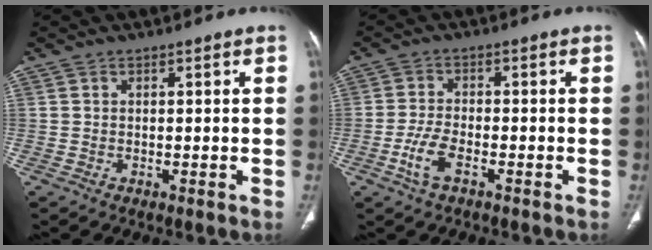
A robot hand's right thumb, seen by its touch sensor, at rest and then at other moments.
{"total": 4.7, "force": [-2.2, 1.9, 3.7], "torque": [-0.084, 0.012, -0.042]}